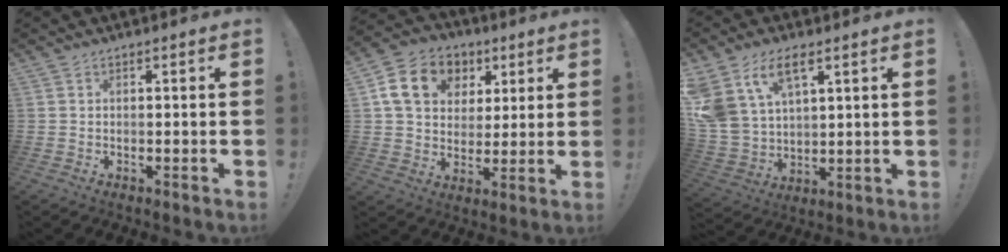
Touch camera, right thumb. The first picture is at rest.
{"total": 15.0, "force": [6.0, 11.6, 7.4], "torque": [-0.107, -0.015, 0.116]}
{"total": 14.0, "force": [7.6, 8.5, 8.2], "torque": [-0.184, -0.034, 0.146]}